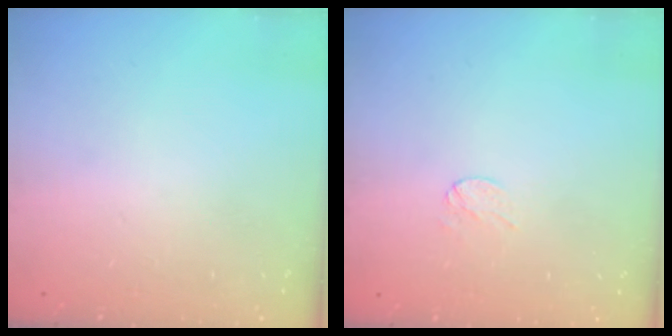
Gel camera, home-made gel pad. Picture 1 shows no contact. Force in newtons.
{"total": 3.0, "press": 3.0, "slide": 0.2}